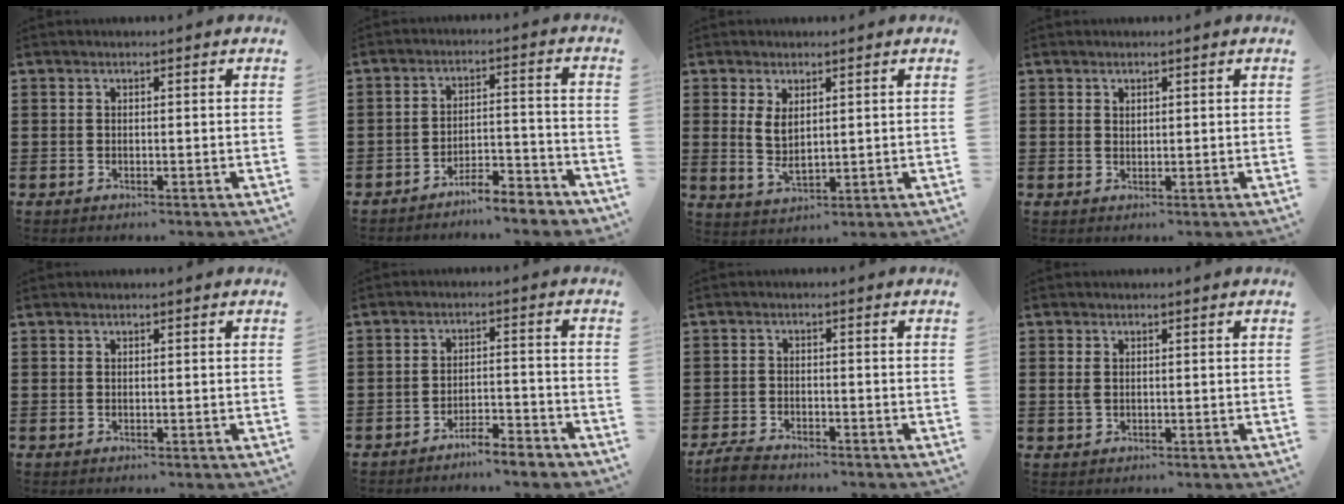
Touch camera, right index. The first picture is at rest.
{"total": 5.0, "force": [-4.9, 0.2, 1.2], "torque": [-0.021, 0.005, -0.099]}
{"total": 4.0, "force": [1.1, 1.9, 3.3], "torque": [-0.065, 0.004, 0.020]}
{"total": 0.8, "force": [0.7, 0.4, 0.1], "torque": [-0.004, 0.002, 0.014]}
{"total": 0.0}
{"total": 3.9, "force": [-3.8, -0.1, 0.6], "torque": [-0.014, 0.002, -0.079]}
{"total": 3.0, "force": [-2.9, 0.4, 0.8], "torque": [-0.031, -0.003, -0.062]}
{"total": 1.4, "force": [0.2, 1.0, 1.0], "torque": [-0.023, 0.007, 0.002]}